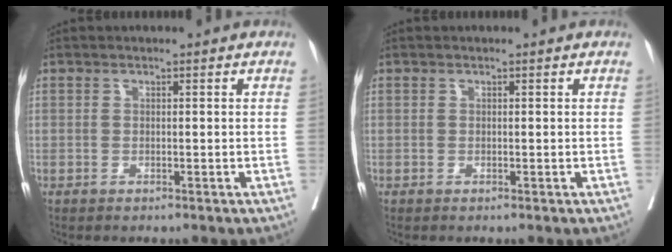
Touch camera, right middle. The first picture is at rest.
{"total": 0.0}